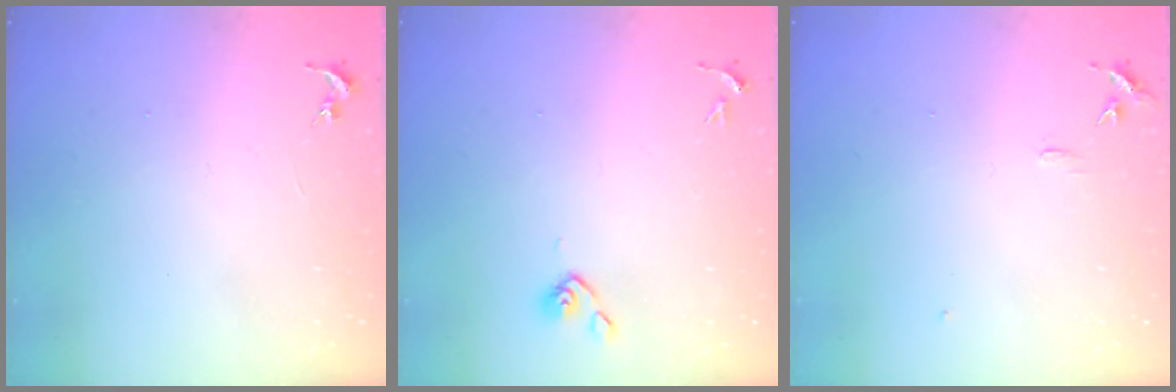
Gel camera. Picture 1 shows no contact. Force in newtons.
{"total": 4.3, "press": 4.1, "slide": 1.3}
{"total": 5.8, "press": 5.8, "slide": 0.6}